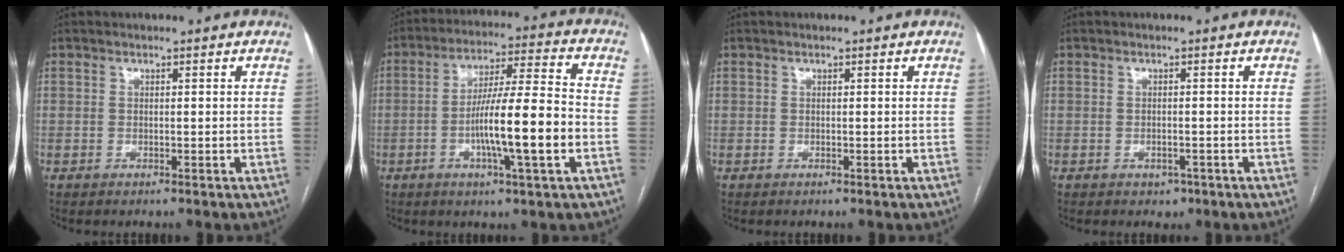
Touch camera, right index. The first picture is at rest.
{"total": 13.4, "force": [-3.4, 0.4, 13.0], "torque": [-0.226, 0.004, -0.058]}
{"total": 0.0}
{"total": 1.6, "force": [-0.9, 1.1, 0.7], "torque": [-0.011, 0.002, -0.005]}